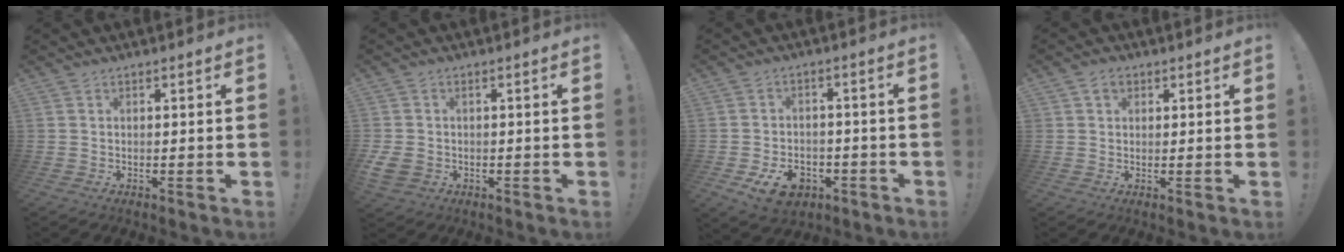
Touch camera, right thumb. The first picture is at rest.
{"total": 4.0, "force": [-0.8, 3.1, 2.3], "torque": [-0.058, -0.002, -0.012]}
{"total": 9.1, "force": [-4.7, 6.2, 4.8], "torque": [-0.064, 0.030, -0.078]}
{"total": 2.9, "force": [1.5, 2.3, 1.2], "torque": [-0.010, -0.006, 0.025]}